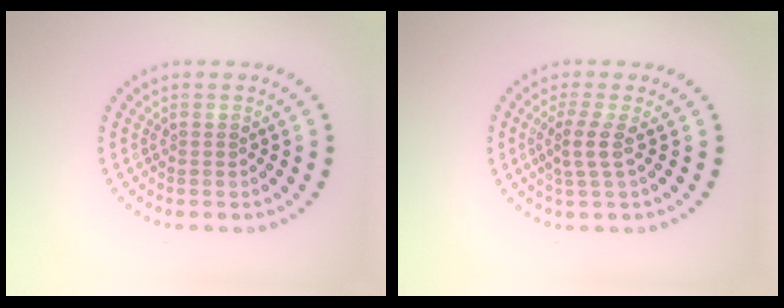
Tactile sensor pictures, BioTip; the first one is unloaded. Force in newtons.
{"total": 2.2, "press": 1.7, "slide": 1.3}